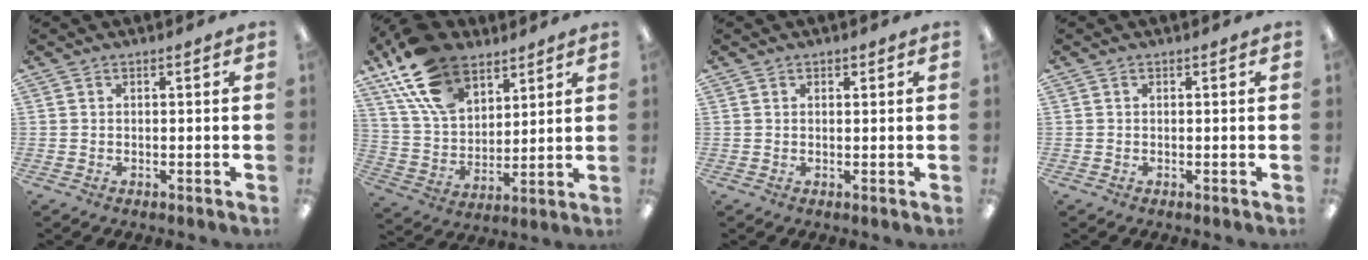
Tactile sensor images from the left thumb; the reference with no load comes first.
{"total": 19.1, "force": [11.9, 11.1, 10.0], "torque": [-0.210, -0.041, 0.223]}
{"total": 0.8, "force": [0.6, 0.5, 0.2], "torque": [-0.003, 0.001, 0.012]}
{"total": 0.0}